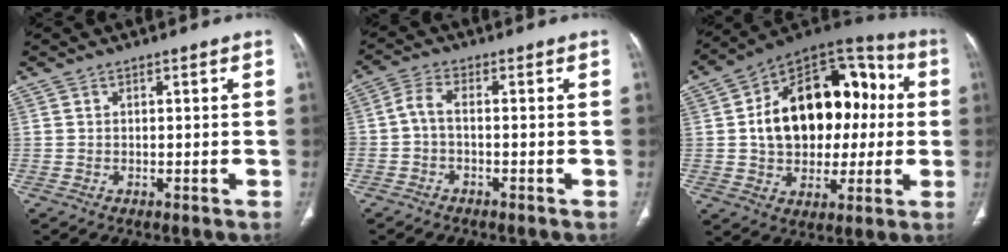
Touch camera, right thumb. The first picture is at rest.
{"total": 3.6, "force": [-1.0, 1.4, 3.1], "torque": [-0.071, 0.014, -0.027]}
{"total": 24.5, "force": [1.9, 16.3, 18.2], "torque": [-0.254, 0.039, 0.036]}